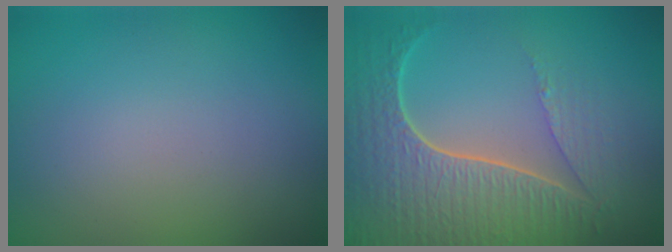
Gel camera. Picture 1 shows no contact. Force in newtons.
{"total": 7.7, "press": 5.6, "slide": 5.3}